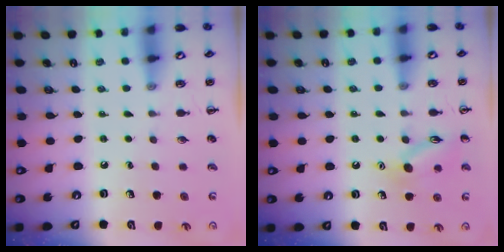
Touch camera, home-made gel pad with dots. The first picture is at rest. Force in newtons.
{"total": 11.4, "press": 11.3, "slide": 0.7}